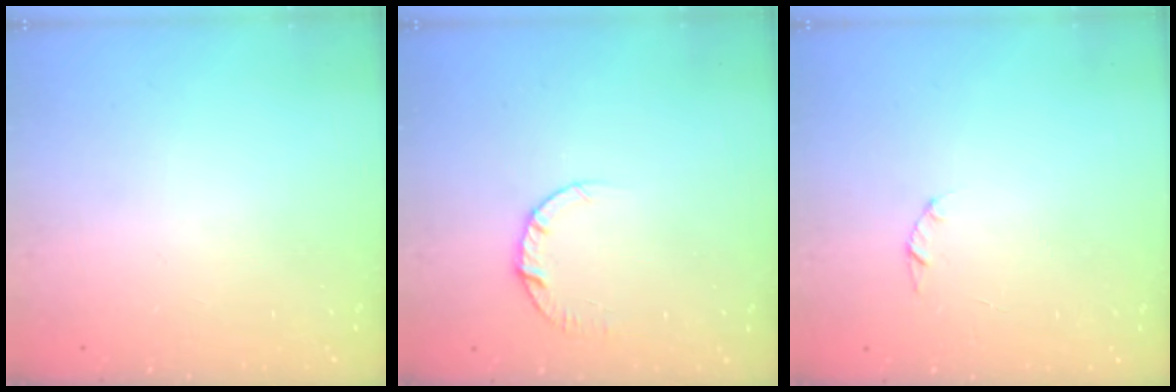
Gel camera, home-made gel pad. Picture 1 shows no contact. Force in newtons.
{"total": 4.5, "press": 4.5, "slide": 0.4}
{"total": 1.4, "press": 1.4, "slide": 0.3}